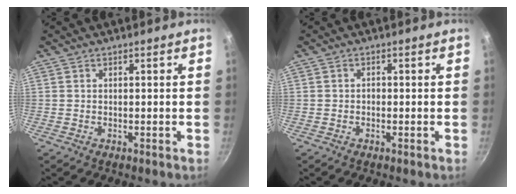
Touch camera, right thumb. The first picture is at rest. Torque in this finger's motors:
{"motor_torque": [0.14, 0.17, 0.36, 0.14, 0.02]}